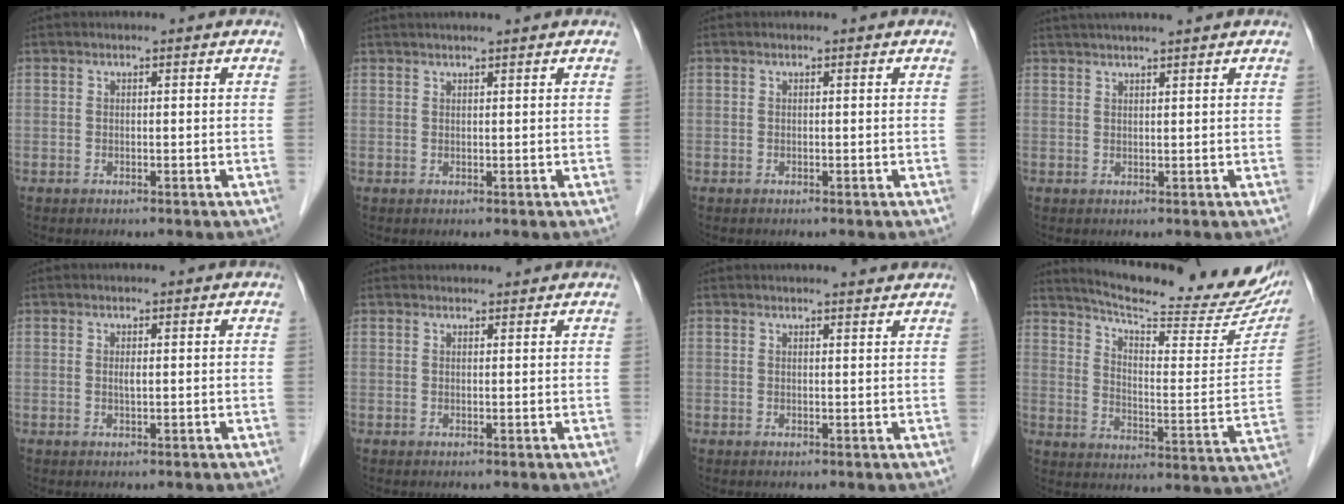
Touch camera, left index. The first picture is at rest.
{"total": 5.6, "force": [4.9, 0.1, 2.8], "torque": [-0.037, 0.032, 0.069]}
{"total": 0.0}
{"total": 8.6, "force": [7.4, 0.2, 4.3], "torque": [-0.066, 0.036, 0.105]}
{"total": 0.7, "force": [0.2, 0.0, 0.7], "torque": [-0.018, -0.001, 0.005]}
{"total": 4.4, "force": [4.3, 0.7, 0.7], "torque": [-0.008, 0.030, 0.055]}
{"total": 4.0, "force": [3.9, 0.2, 0.9], "torque": [-0.016, 0.007, 0.043]}
{"total": 24.1, "force": [21.8, 2.6, 10.1], "torque": [-0.151, -0.061, 0.281]}